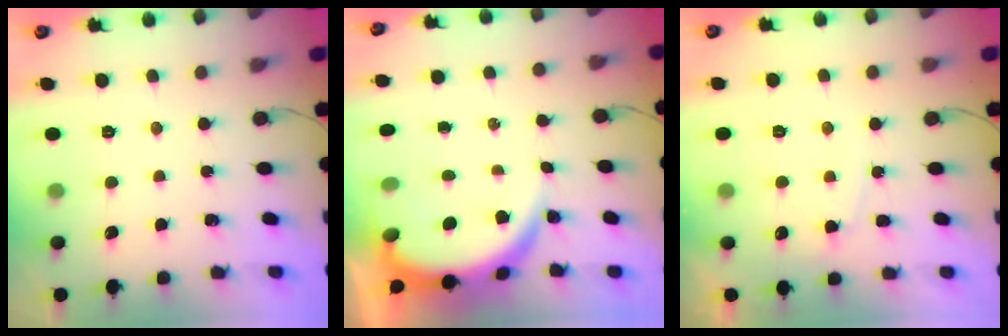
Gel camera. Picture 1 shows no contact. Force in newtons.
{"total": 7.3, "press": 7.2, "slide": 0.9}
{"total": 7.0, "press": 7.0, "slide": 0.5}